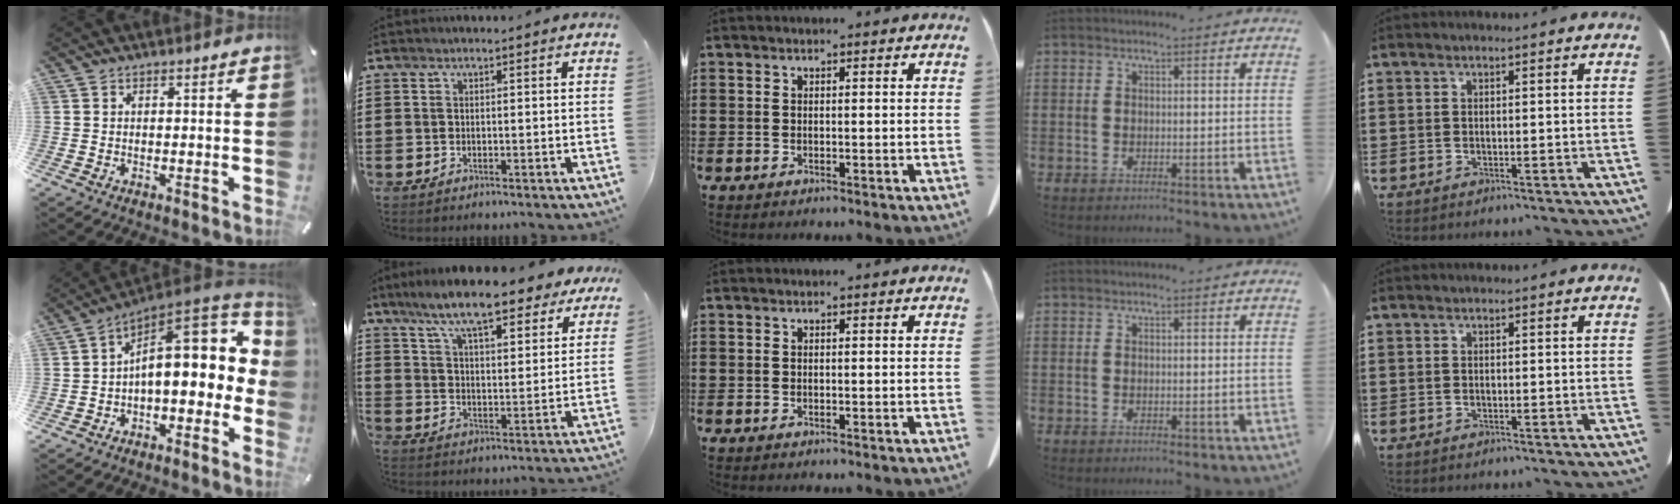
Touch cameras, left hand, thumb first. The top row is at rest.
{"thumb": {"total": 16.1, "force": [2.9, 8.2, 13.6], "torque": [-0.195, -0.027, 0.048]}, "index": {"total": 10.3, "force": [8.8, 1.1, 5.3], "torque": [-0.134, -0.034, 0.152]}}